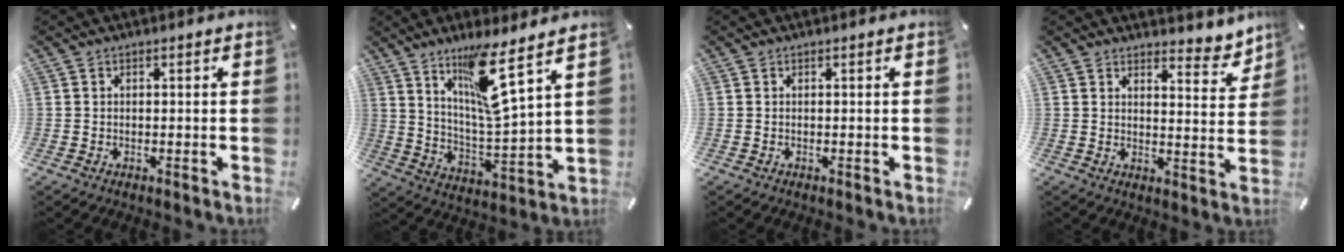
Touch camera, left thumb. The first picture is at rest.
{"total": 13.7, "force": [9.3, 1.6, 9.9], "torque": [-0.177, -0.047, 0.149]}
{"total": 0.0}
{"total": 6.1, "force": [5.4, 2.6, 1.4], "torque": [0.001, -0.051, 0.091]}